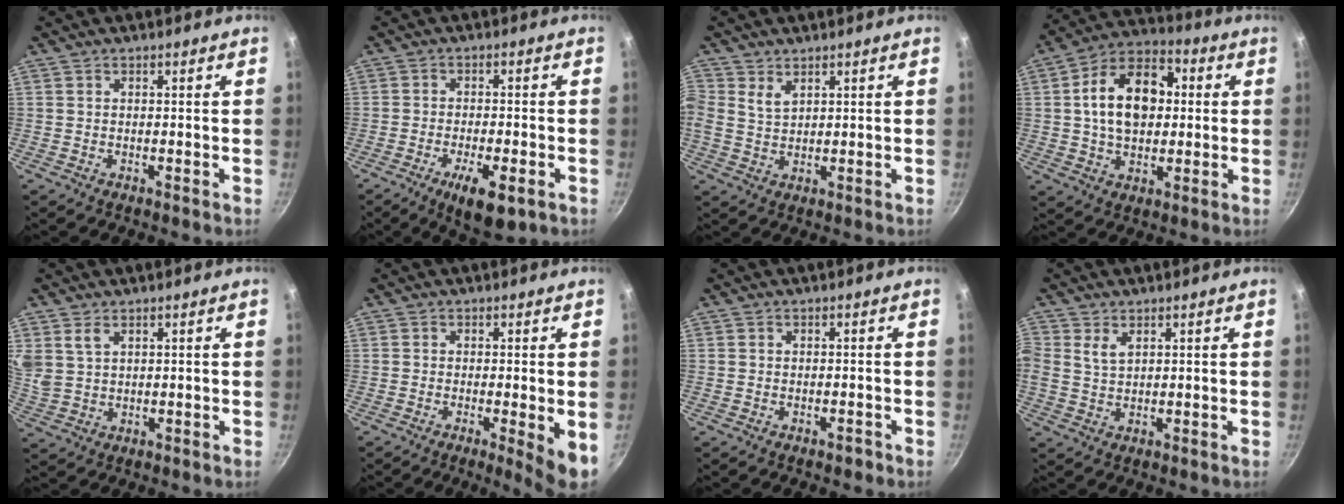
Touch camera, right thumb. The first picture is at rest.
{"total": 8.7, "force": [-3.9, 3.0, 7.2], "torque": [-0.116, 0.010, -0.056]}
{"total": 3.9, "force": [1.9, 2.4, 2.3], "torque": [-0.046, -0.007, 0.039]}
{"total": 15.8, "force": [1.8, 10.7, 11.5], "torque": [-0.157, 0.024, 0.016]}
{"total": 4.6, "force": [2.4, 2.8, 2.7], "torque": [-0.048, -0.008, 0.056]}
{"total": 5.6, "force": [-1.3, 0.7, 5.4], "torque": [-0.074, -0.012, -0.016]}
{"total": 1.2, "force": [-0.8, 0.7, 0.6], "torque": [-0.003, 0.012, -0.005]}
{"total": 3.5, "force": [1.5, 2.2, 2.3], "torque": [-0.047, -0.004, 0.029]}